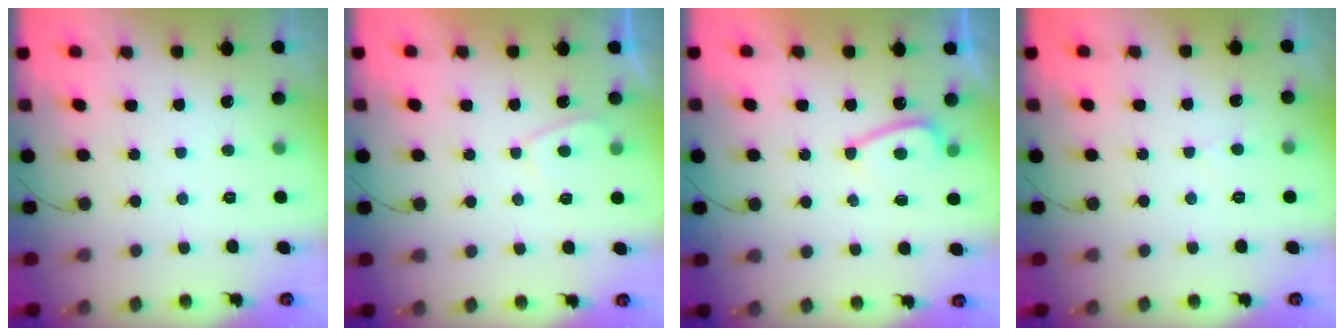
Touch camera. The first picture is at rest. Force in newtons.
{"total": 2.5, "press": 2.4, "slide": 0.6}
{"total": 4.4, "press": 4.1, "slide": 1.6}
{"total": 2.9, "press": 2.9, "slide": 0.5}